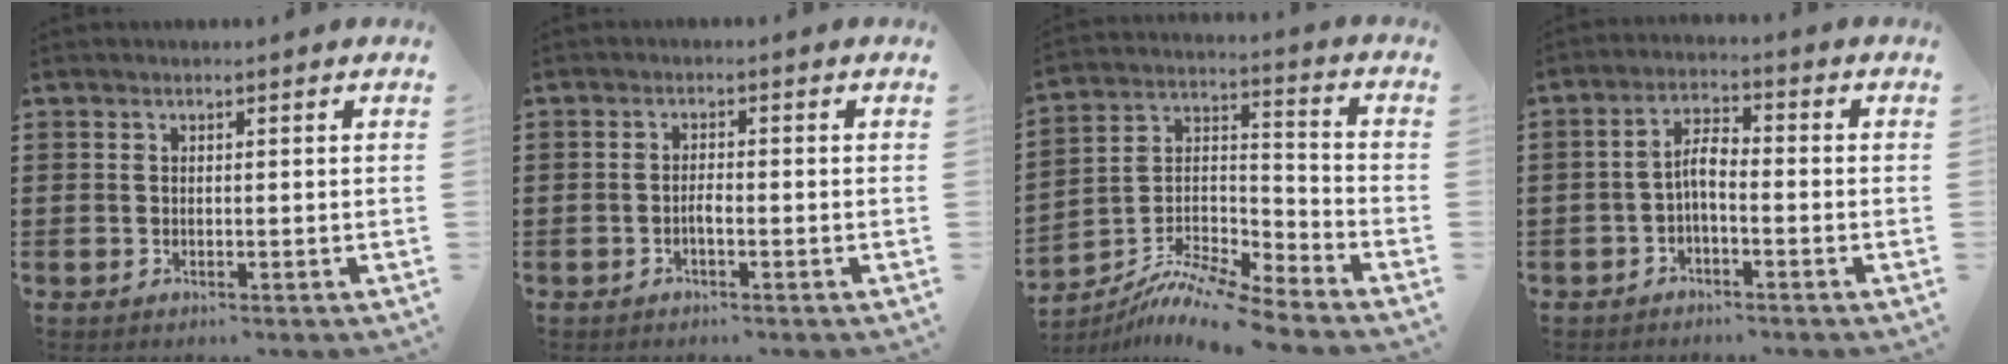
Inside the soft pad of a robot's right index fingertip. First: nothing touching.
{"total": 1.5, "force": [-0.8, 0.3, 1.3], "torque": [-0.024, 0.000, -0.013]}
{"total": 9.3, "force": [-8.6, 0.7, 3.4], "torque": [-0.067, 0.004, -0.174]}
{"total": 4.1, "force": [-1.4, 1.3, 3.6], "torque": [-0.074, 0.009, -0.030]}